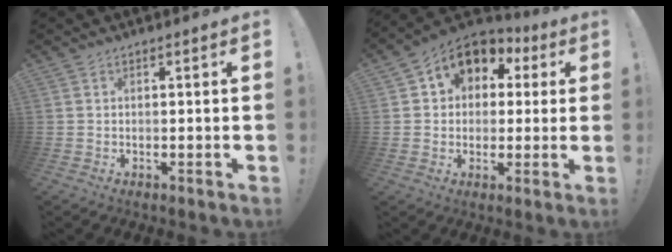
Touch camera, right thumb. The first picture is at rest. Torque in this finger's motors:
{"motor_torque": [0.22, -0.02, -0.12, 0.18, 0.24]}